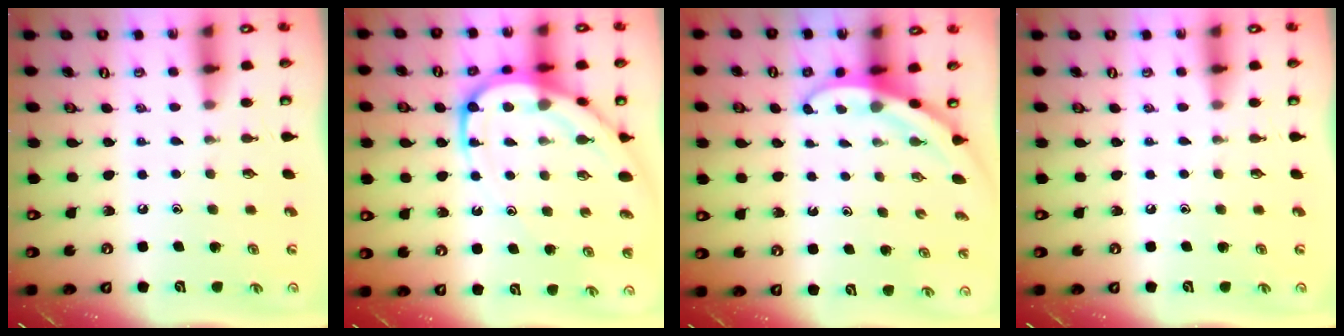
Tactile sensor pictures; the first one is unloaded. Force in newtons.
{"total": 14.0, "press": 14.0, "slide": 1.2}
{"total": 3.4, "press": 3.4, "slide": 0.1}
{"total": 0.0}